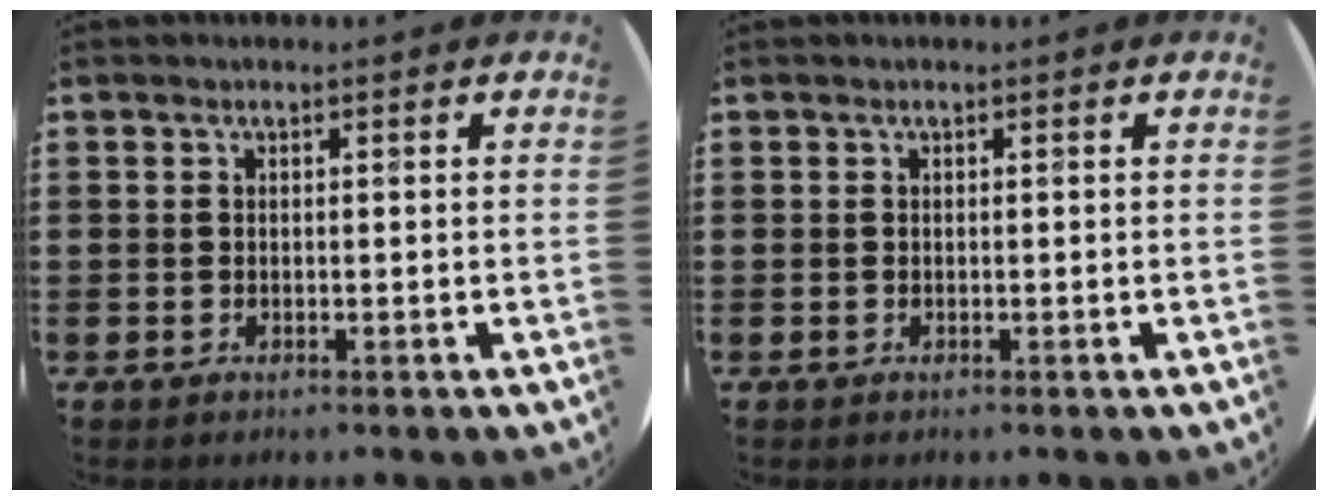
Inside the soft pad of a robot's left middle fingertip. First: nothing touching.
{"total": 0.0}